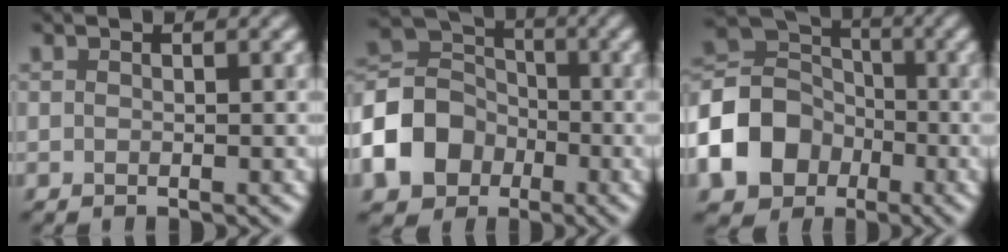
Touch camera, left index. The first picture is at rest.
{"total": 7.6, "force": [-3.3, 6.1, 3.1], "torque": [-0.065, 0.005, -0.078]}
{"total": 8.7, "force": [-3.6, 7.0, 3.8], "torque": [-0.083, 0.003, -0.082]}